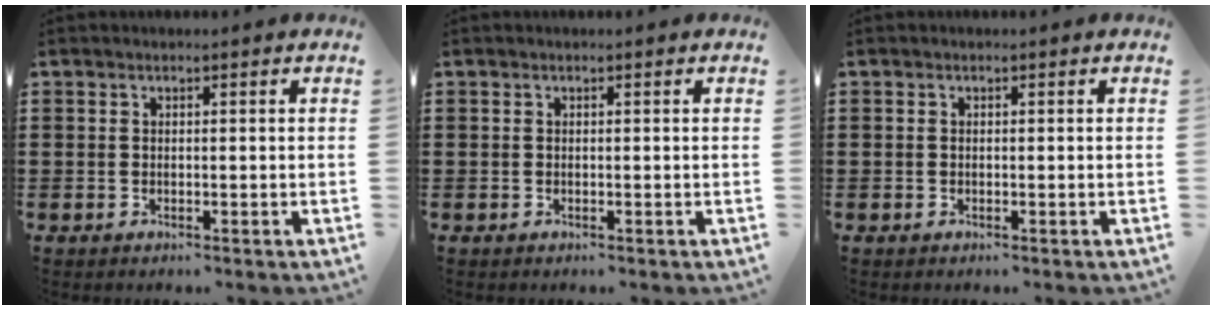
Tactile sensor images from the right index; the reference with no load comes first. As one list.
[{"total": 0.0}, {"total": 0.0}]